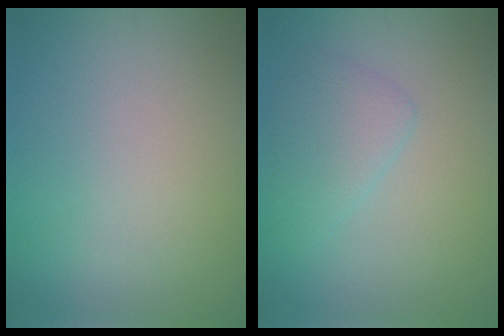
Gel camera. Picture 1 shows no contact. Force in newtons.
{"total": 2.4, "press": 2.4, "slide": 0.1}